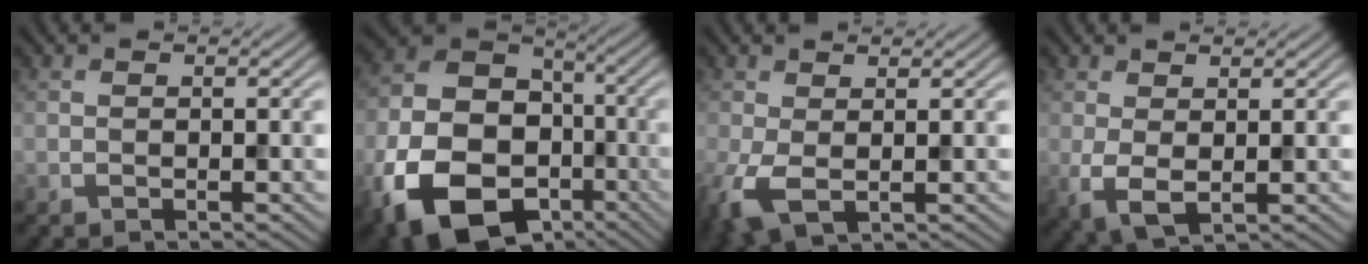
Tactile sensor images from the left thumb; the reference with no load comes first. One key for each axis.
{"total": 18.3, "fx": -7.5, "fy": 13.3, "fz": 10.1, "tx": -0.229, "ty": -0.056, "tz": -0.127}
{"total": 4.2, "fx": -0.5, "fy": 2.2, "fz": 3.5, "tx": -0.098, "ty": -0.006, "tz": -0.011}
{"total": 3.3, "fx": 0.6, "fy": 1.6, "fz": 2.9, "tx": -0.073, "ty": -0.006, "tz": 0.012}